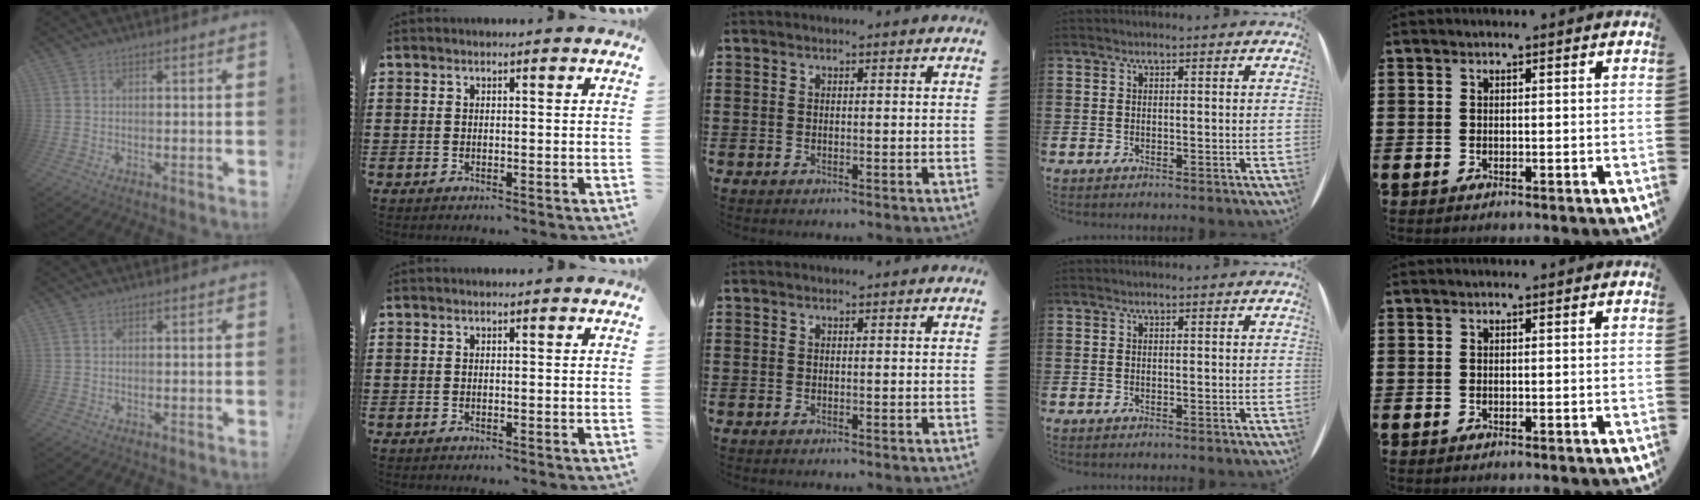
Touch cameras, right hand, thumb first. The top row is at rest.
{"middle": {"total": 0.6, "force": [0.6, 0.2, 0.1], "torque": [0.005, -0.005, 0.010]}}